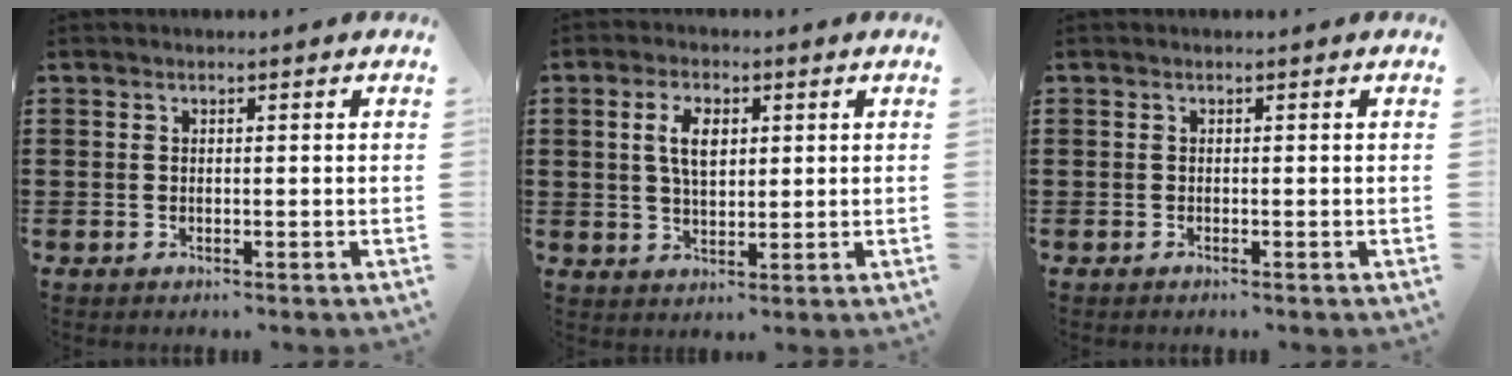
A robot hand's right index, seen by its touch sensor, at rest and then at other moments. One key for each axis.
{"total": 5.1, "fx": 1.2, "fy": 2.6, "fz": 4.2, "tx": -0.083, "ty": 0.007, "tz": 0.017}
{"total": 0.0}